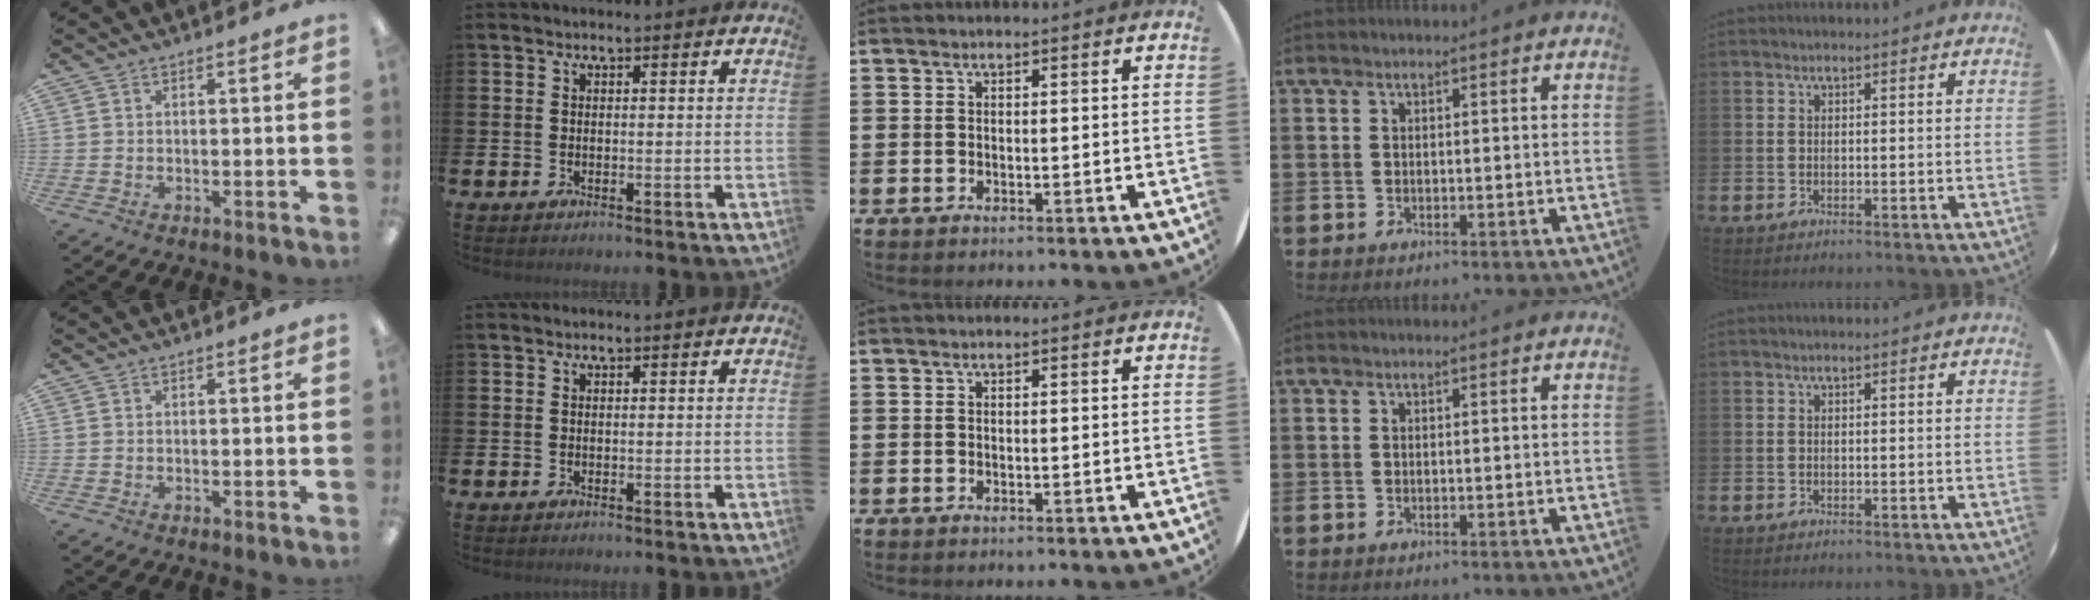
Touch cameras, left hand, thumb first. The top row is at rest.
{}